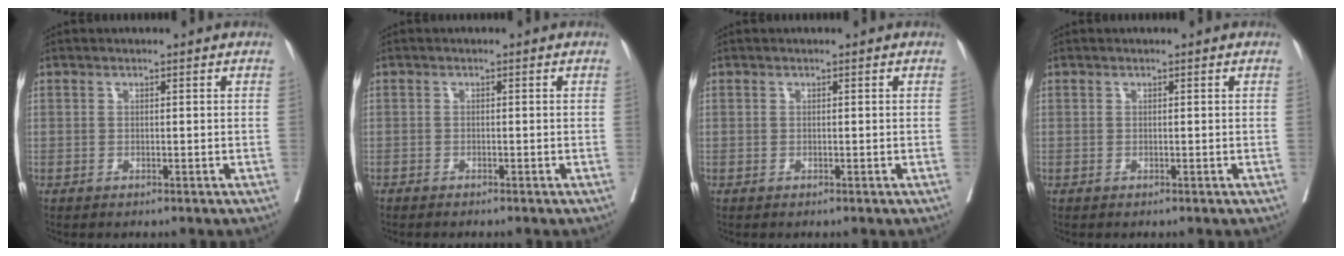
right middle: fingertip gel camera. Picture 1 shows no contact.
{"total": 1.3, "force": [-1.2, 0.1, 0.5], "torque": [-0.008, -0.001, -0.018]}
{"total": 0.0}
{"total": 0.0}